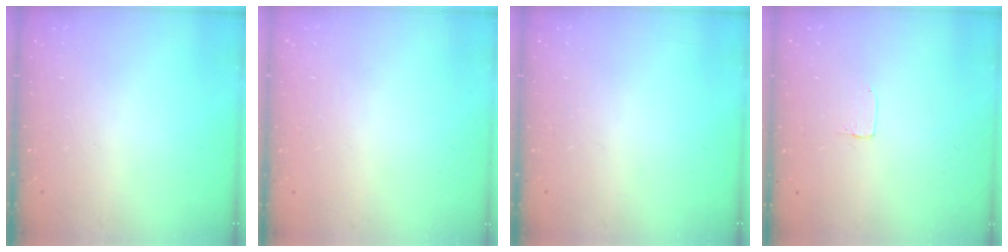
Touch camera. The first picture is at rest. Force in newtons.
{"total": 0.0}
{"total": 0.0}
{"total": 1.2, "press": 1.2, "slide": 0.0}